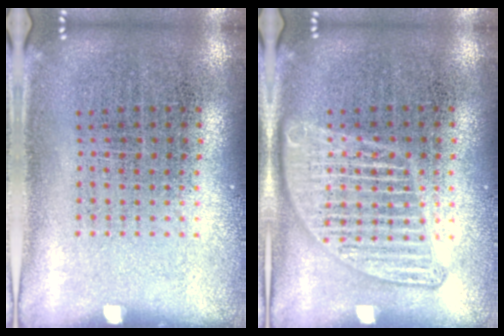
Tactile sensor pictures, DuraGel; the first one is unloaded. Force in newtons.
{"total": 1.6, "press": 1.6, "slide": 0.1}